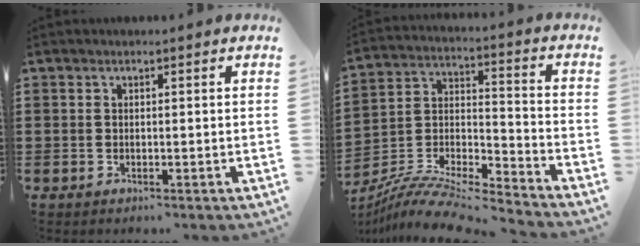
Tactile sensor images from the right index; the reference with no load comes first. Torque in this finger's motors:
{"motor_torque": [-1.14, 1.00, 0.47, 0.10]}